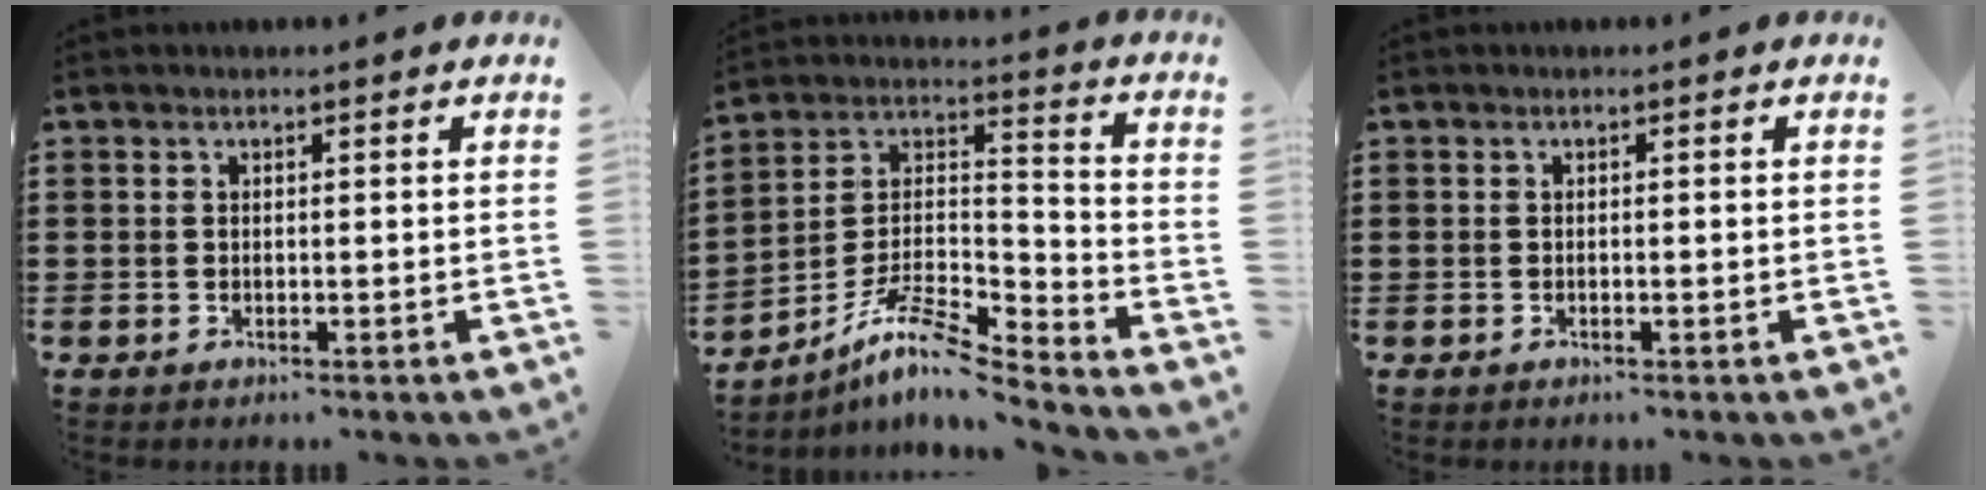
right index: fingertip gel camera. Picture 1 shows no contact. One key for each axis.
{"total": 9.1, "fx": -7.7, "fy": 1.5, "fz": 4.5, "tx": -0.098, "ty": 0.008, "tz": -0.157}
{"total": 0.0}